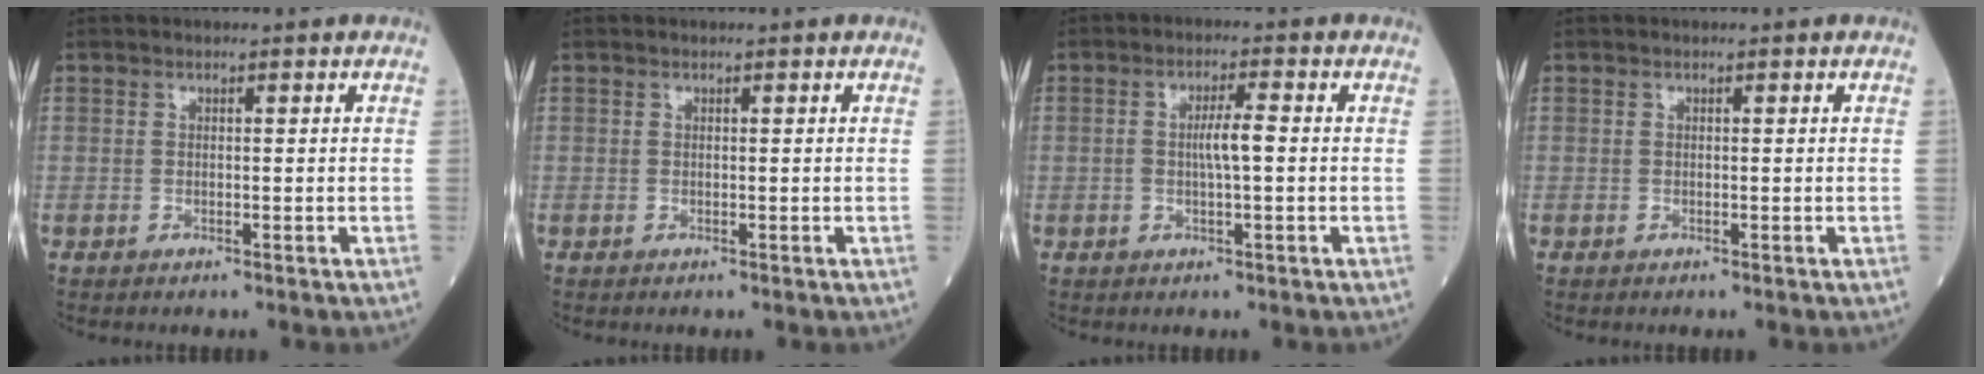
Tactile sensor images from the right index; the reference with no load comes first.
{"total": 0.0}
{"total": 3.8, "force": [-0.1, 0.4, 3.8], "torque": [-0.070, 0.005, -0.002]}
{"total": 0.0}